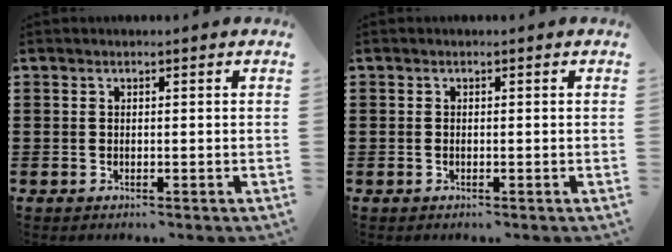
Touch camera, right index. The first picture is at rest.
{"total": 0.0}